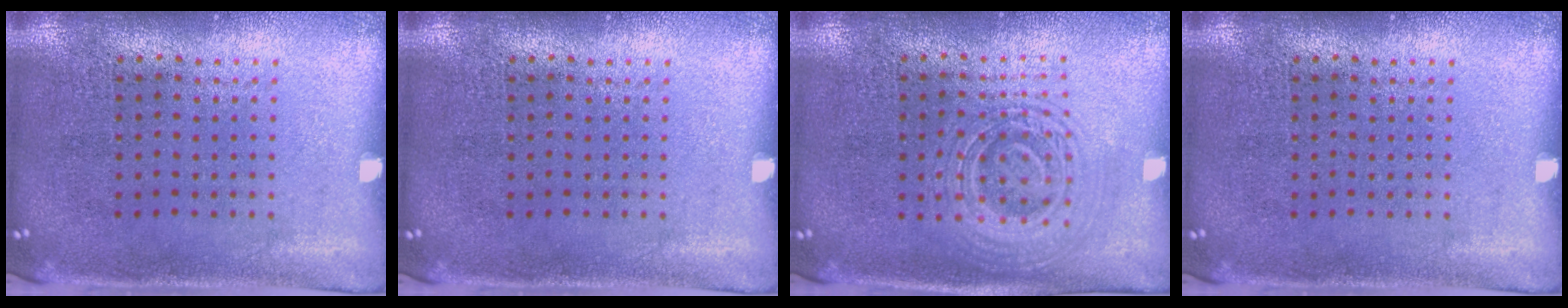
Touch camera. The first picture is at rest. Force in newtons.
{"total": 0.0}
{"total": 2.1, "press": 2.1, "slide": 0.4}
{"total": 0.0}